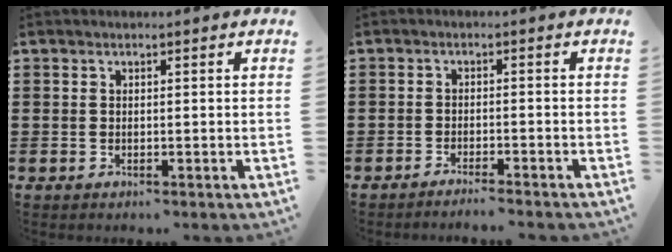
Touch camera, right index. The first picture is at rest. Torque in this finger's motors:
{"motor_torque": [0.41, 1.53, -0.39, -0.08]}